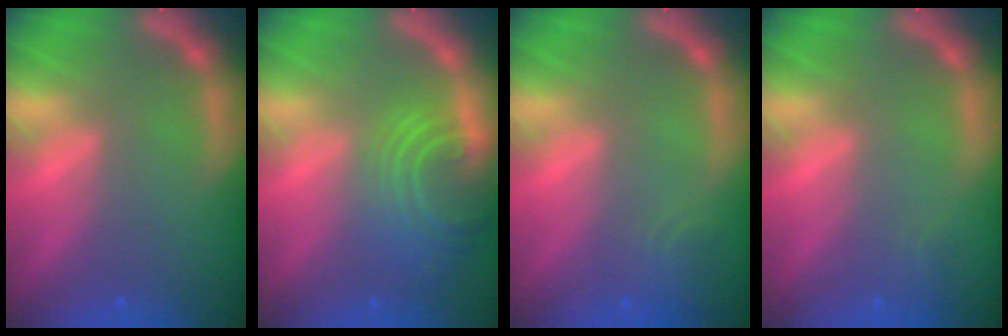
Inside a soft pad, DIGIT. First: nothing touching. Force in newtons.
{"total": 7.6}
{"total": 1.9}
{"total": 0.9}